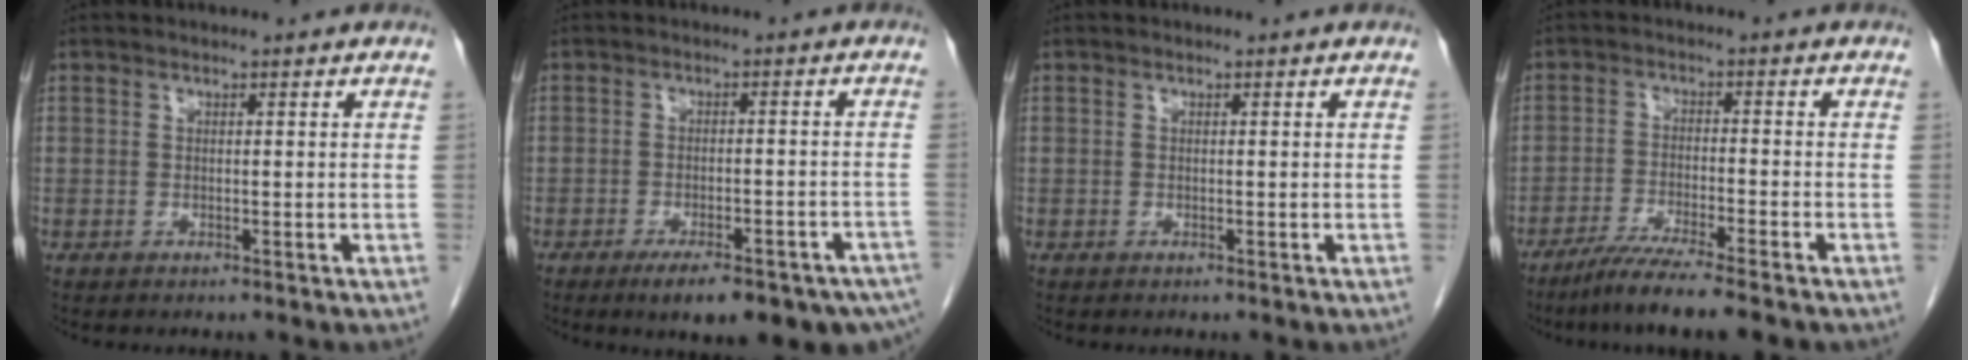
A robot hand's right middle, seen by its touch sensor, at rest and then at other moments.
{"total": 15.2, "force": [-11.2, 4.2, 9.4], "torque": [-0.078, 0.006, -0.139]}
{"total": 0.0}
{"total": 7.7, "force": [-6.0, -0.2, 4.8], "torque": [-0.082, -0.022, -0.103]}